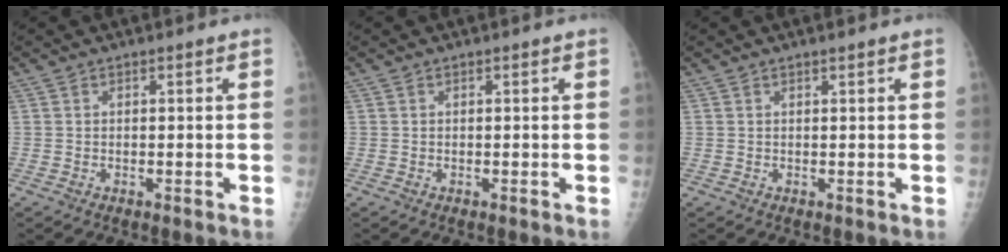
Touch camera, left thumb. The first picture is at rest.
{"total": 0.0}
{"total": 0.8, "force": [0.6, 0.0, 0.5], "torque": [-0.008, -0.003, 0.012]}